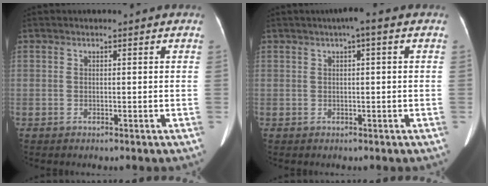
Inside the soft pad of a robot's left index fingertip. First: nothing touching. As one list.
[{"total": 2.3, "force": [0.8, 0.0, 2.2], "torque": [-0.033, 0.009, 0.009]}]